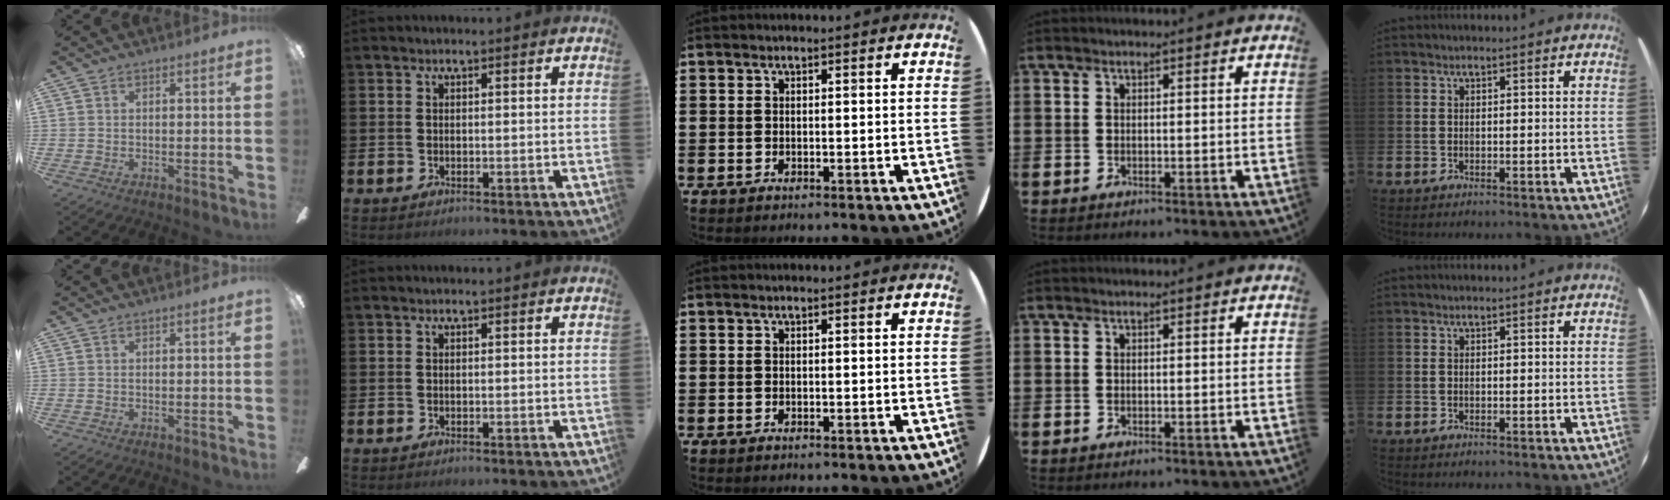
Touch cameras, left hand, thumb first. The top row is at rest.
{}